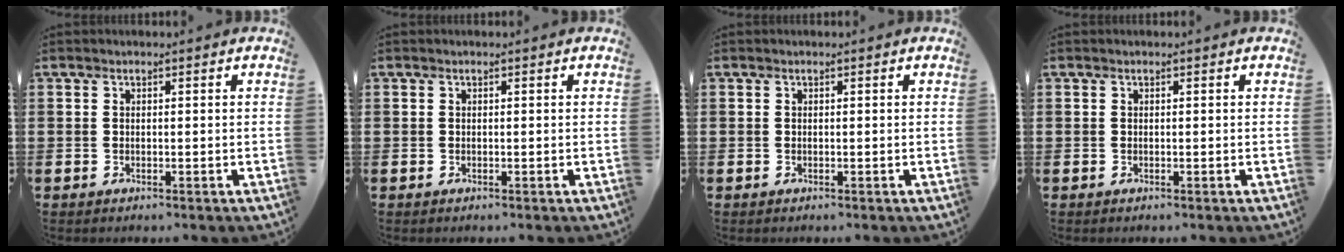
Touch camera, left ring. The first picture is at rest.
{"total": 0.0}
{"total": 0.0}
{"total": 0.0}